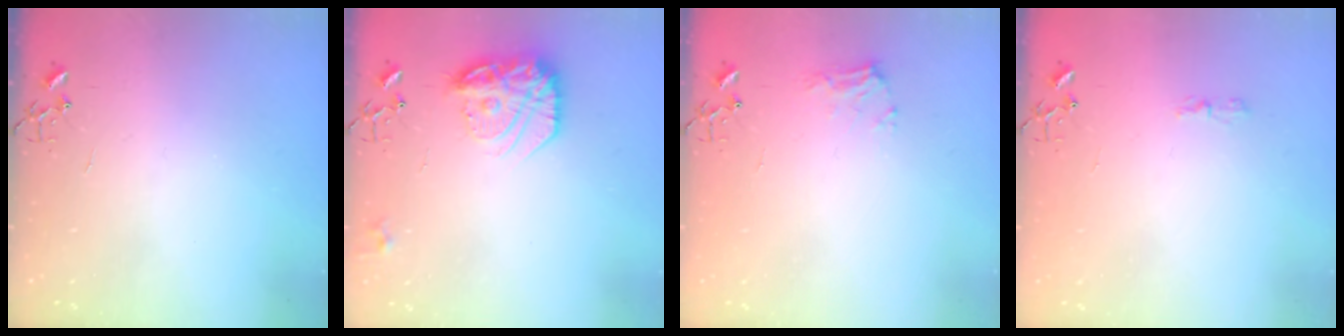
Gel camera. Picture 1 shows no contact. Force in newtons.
{"total": 17.3, "press": 17.3, "slide": 1.3}
{"total": 9.0, "press": 8.9, "slide": 0.9}
{"total": 3.9, "press": 3.9, "slide": 0.5}